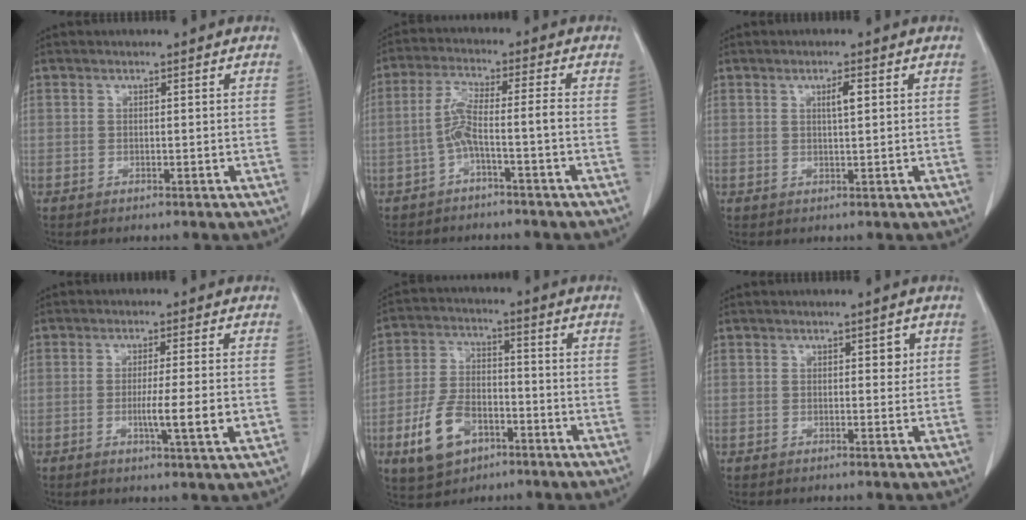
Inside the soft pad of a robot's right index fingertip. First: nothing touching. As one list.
[{"total": 5.1, "force": [-1.9, -0.2, 4.7], "torque": [-0.098, 0.018, -0.035]}, {"total": 2.1, "force": [0.7, 0.2, 1.9], "torque": [-0.034, 0.000, 0.012]}, {"total": 6.7, "force": [-1.3, -0.2, 6.6], "torque": [-0.105, -0.012, -0.021]}, {"total": 10.0, "force": [-4.6, 6.0, 6.6], "torque": [-0.141, 0.008, -0.079]}, {"total": 1.6, "force": [0.6, 0.9, 1.2], "torque": [-0.012, 0.001, 0.007]}]